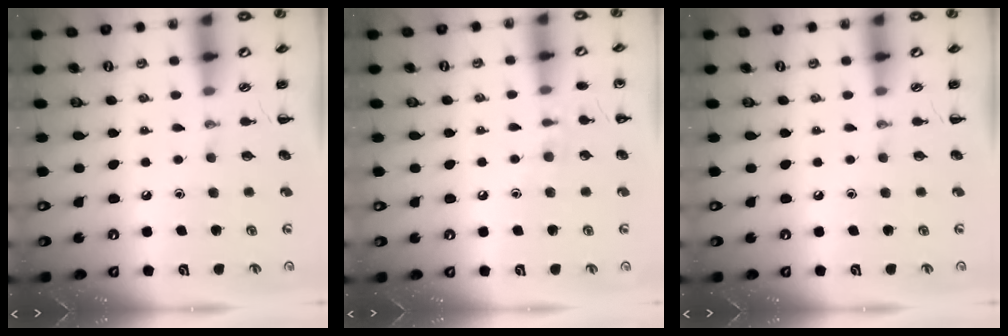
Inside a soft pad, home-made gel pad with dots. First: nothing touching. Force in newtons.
{"total": 7.0, "press": 6.8, "slide": 1.9}
{"total": 0.0}